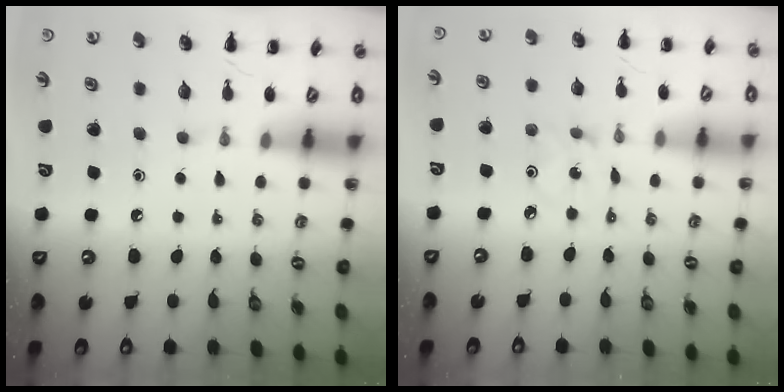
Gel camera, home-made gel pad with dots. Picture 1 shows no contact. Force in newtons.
{"total": 1.0, "press": 1.0, "slide": 0.2}